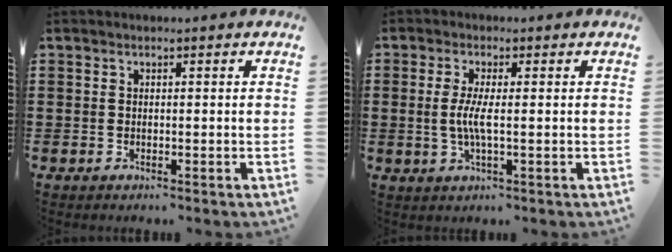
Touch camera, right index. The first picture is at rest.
{"total": 3.9, "force": [-0.2, 0.6, 3.9], "torque": [-0.092, -0.009, -0.012]}